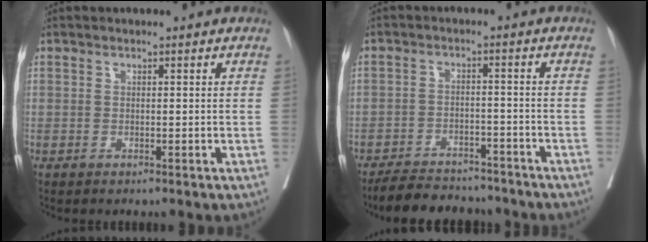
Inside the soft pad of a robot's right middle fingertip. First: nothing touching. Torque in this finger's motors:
{"motor_torque": [0.58, -0.90, 0.01, -0.02]}